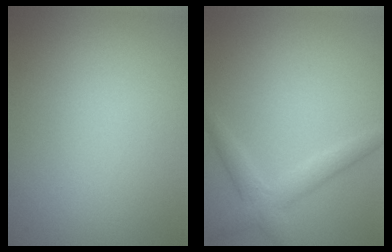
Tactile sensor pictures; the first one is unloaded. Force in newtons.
{"total": 2.7, "press": 2.7, "slide": 0.1}